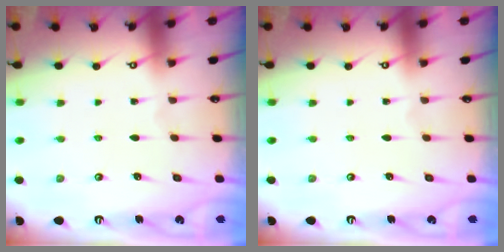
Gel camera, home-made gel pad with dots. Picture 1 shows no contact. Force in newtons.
{"total": 0.0}